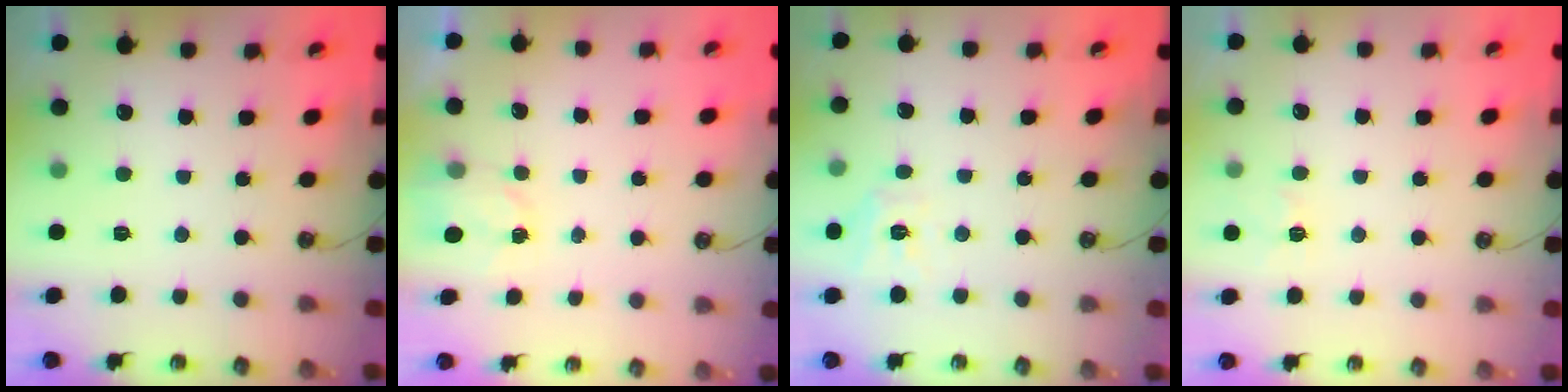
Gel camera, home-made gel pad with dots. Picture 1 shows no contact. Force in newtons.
{"total": 2.4, "press": 2.4, "slide": 0.3}
{"total": 8.4, "press": 8.3, "slide": 0.9}
{"total": 4.5, "press": 4.5, "slide": 0.6}